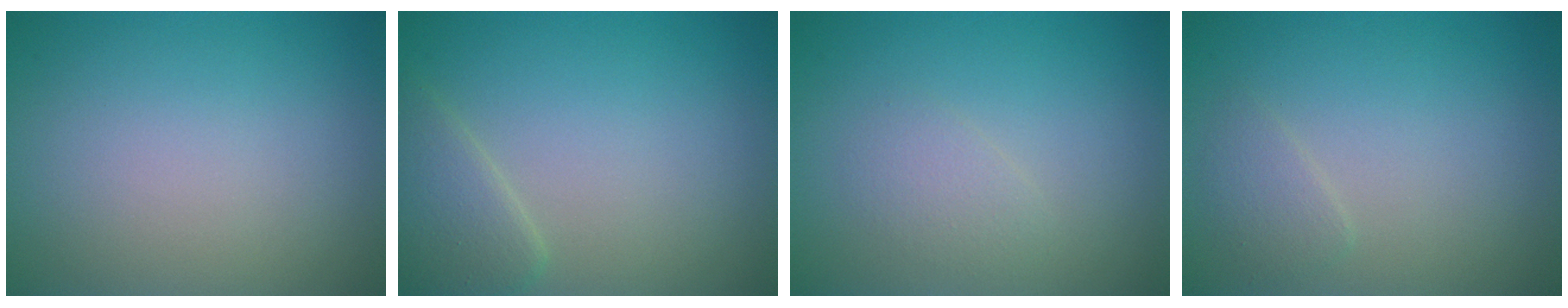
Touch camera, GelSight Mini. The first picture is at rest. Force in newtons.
{"total": 2.7, "press": 2.6, "slide": 0.2}
{"total": 1.4, "press": 1.4, "slide": 0.1}
{"total": 1.3, "press": 1.3, "slide": 0.1}